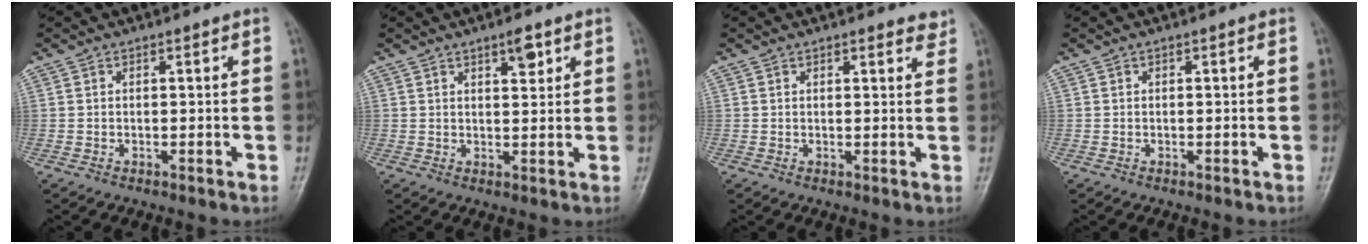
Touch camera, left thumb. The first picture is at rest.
{"total": 3.5, "force": [2.1, 1.2, 2.6], "torque": [-0.030, -0.011, 0.032]}
{"total": 2.9, "force": [2.3, 1.1, 1.4], "torque": [0.002, -0.007, 0.025]}
{"total": 0.0}